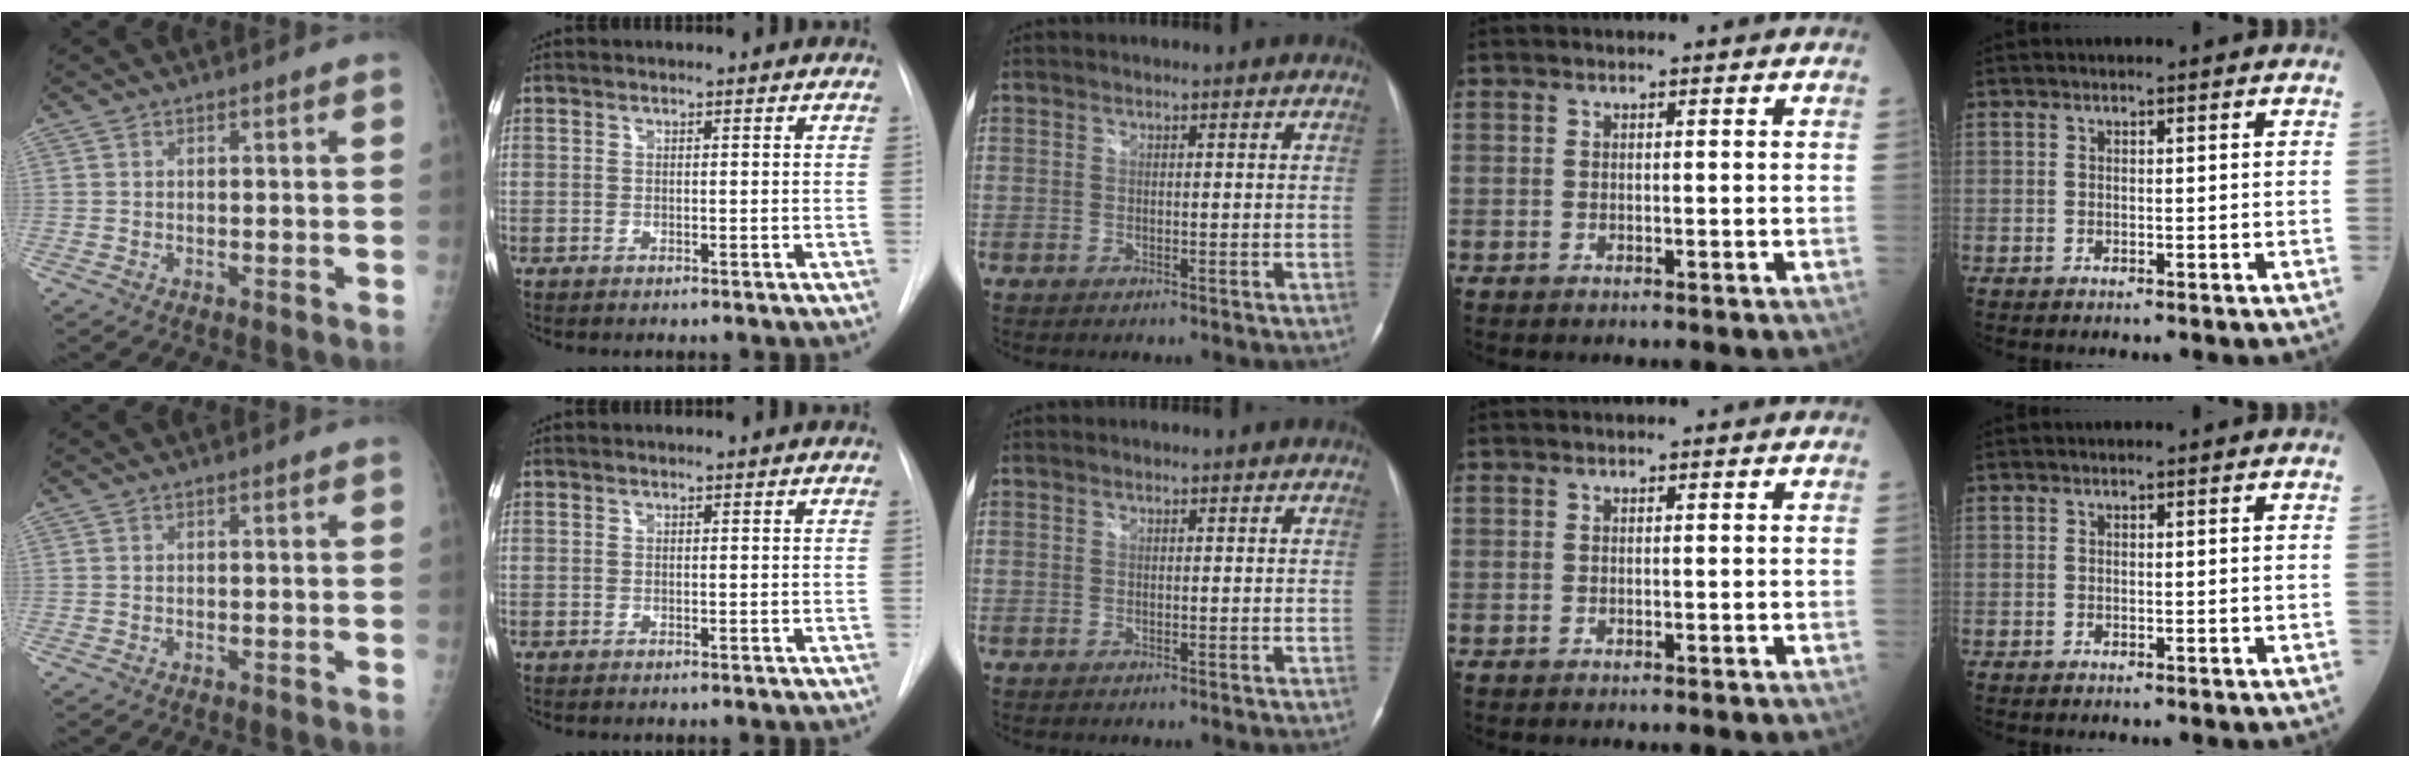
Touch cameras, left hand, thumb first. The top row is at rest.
{}